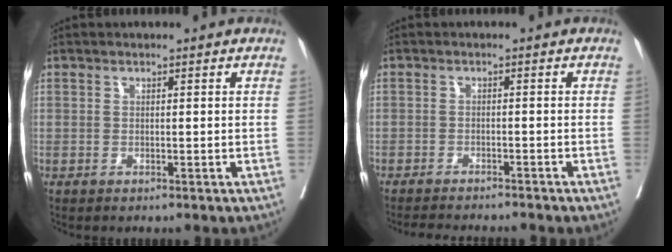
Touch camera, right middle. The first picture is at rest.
{"total": 7.4, "force": [-7.0, 0.9, 2.1], "torque": [-0.024, -0.006, -0.099]}